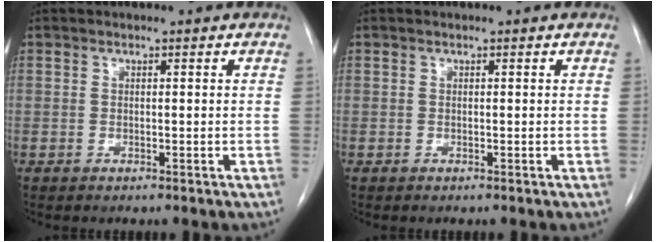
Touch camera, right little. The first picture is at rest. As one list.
[{"total": 0.0}]